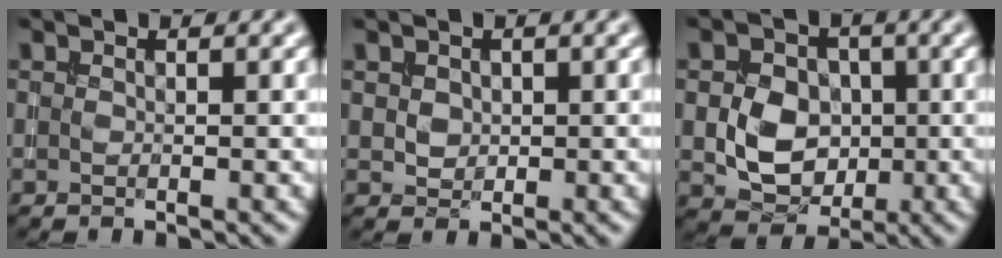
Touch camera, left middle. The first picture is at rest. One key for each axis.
{"total": 1.3, "fx": 0.4, "fy": 1.1, "fz": 0.5, "tx": -0.010, "ty": -0.001, "tz": 0.009}
{"total": 5.4, "fx": -0.5, "fy": 4.3, "fz": 3.3, "tx": -0.056, "ty": -0.002, "tz": -0.010}